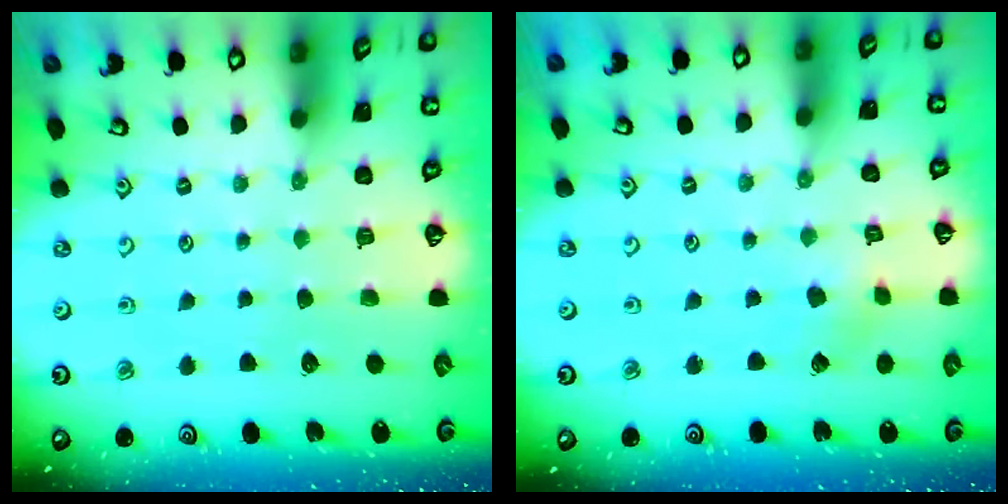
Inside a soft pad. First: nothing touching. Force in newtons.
{"total": 2.2, "press": 2.2, "slide": 0.2}